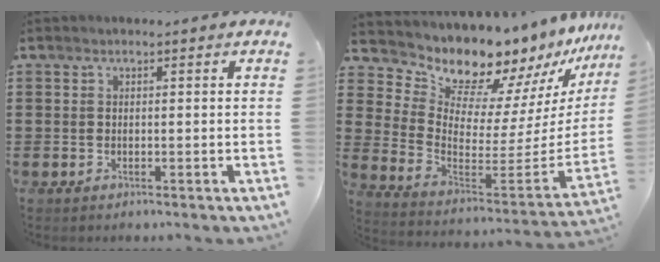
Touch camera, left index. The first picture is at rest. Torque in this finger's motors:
{"motor_torque": [1.20, -0.95, 0.89, 0.12]}